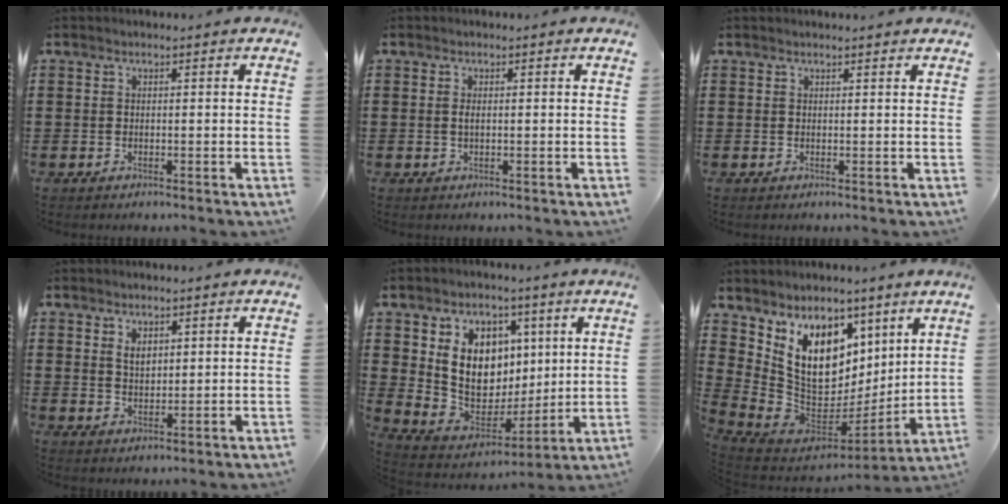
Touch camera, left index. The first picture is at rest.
{"total": 0.9, "force": [0.0, 0.3, 0.9], "torque": [-0.026, -0.003, -0.001]}
{"total": 0.6, "force": [0.6, 0.0, 0.1], "torque": [-0.004, 0.000, 0.012]}
{"total": 2.5, "force": [1.5, 1.5, 1.3], "torque": [-0.022, 0.001, 0.025]}
{"total": 11.2, "force": [3.5, 9.1, 5.6], "torque": [-0.139, -0.015, 0.070]}
{"total": 13.3, "force": [5.3, 9.6, 7.5], "torque": [-0.178, -0.043, 0.109]}